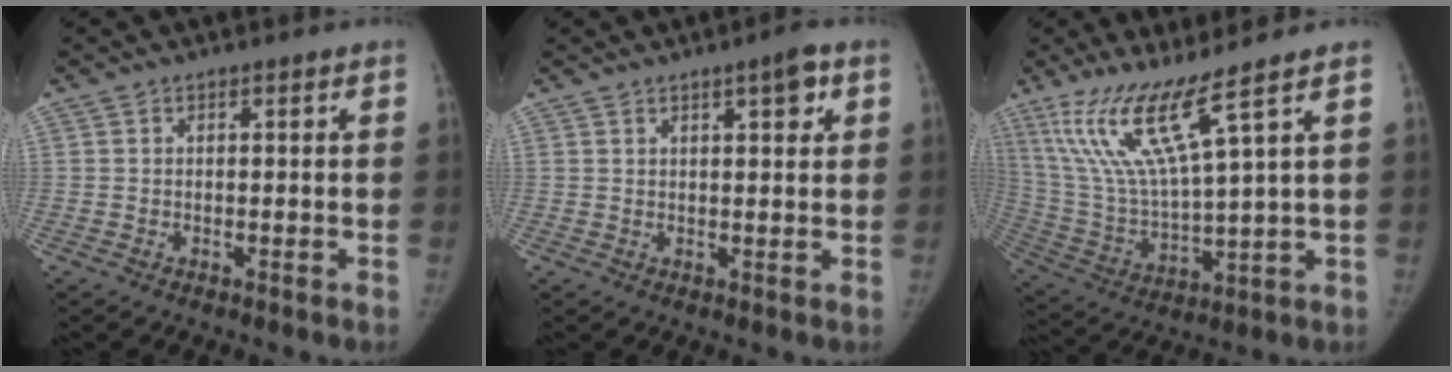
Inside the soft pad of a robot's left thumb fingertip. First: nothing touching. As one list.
[{"total": 3.9, "force": [2.0, 1.0, 3.3], "torque": [-0.040, -0.007, 0.027]}, {"total": 14.0, "force": [8.7, 0.4, 11.0], "torque": [-0.232, -0.052, 0.184]}]